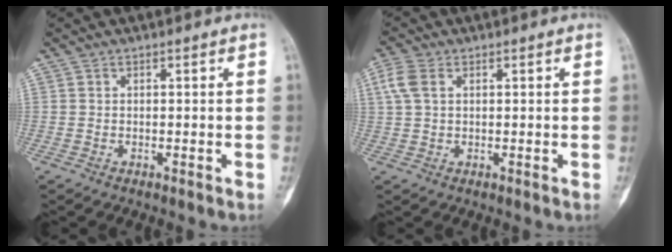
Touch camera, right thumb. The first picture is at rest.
{"total": 4.5, "force": [1.5, 2.8, 3.2], "torque": [-0.082, 0.011, 0.030]}